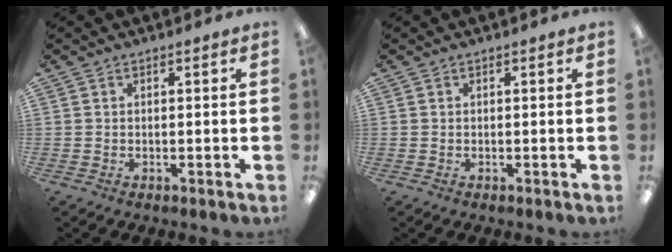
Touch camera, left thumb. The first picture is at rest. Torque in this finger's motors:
{"motor_torque": [-0.10, -0.10, 0.06, 0.00, 0.00]}